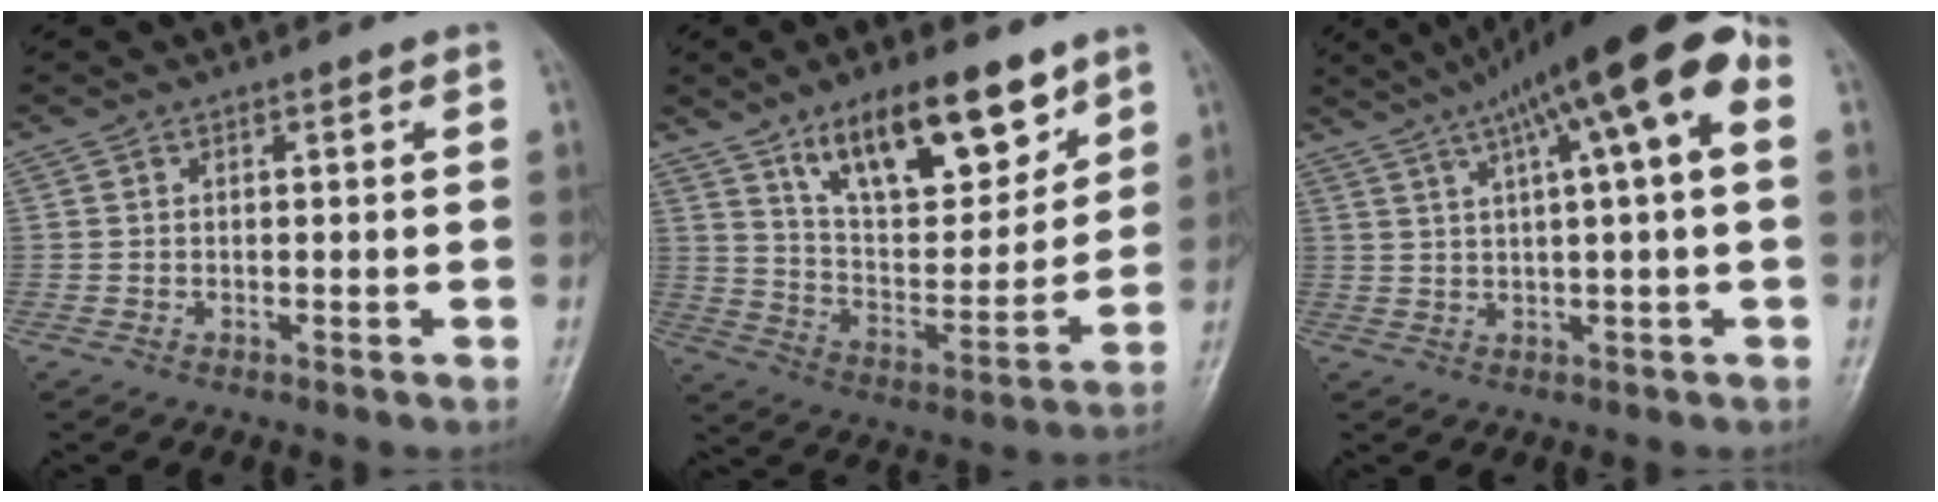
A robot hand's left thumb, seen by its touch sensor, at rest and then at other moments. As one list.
[{"total": 18.5, "force": [11.7, 7.4, 12.3], "torque": [-0.149, -0.062, 0.207]}, {"total": 16.6, "force": [6.4, 3.0, 15.0], "torque": [-0.241, 0.033, 0.097]}]